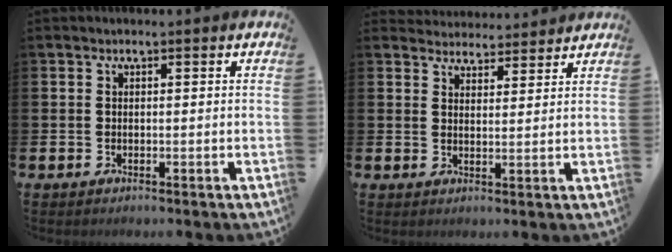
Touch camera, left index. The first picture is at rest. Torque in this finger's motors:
{"motor_torque": [0.48, -0.58, 0.10, 0.00]}